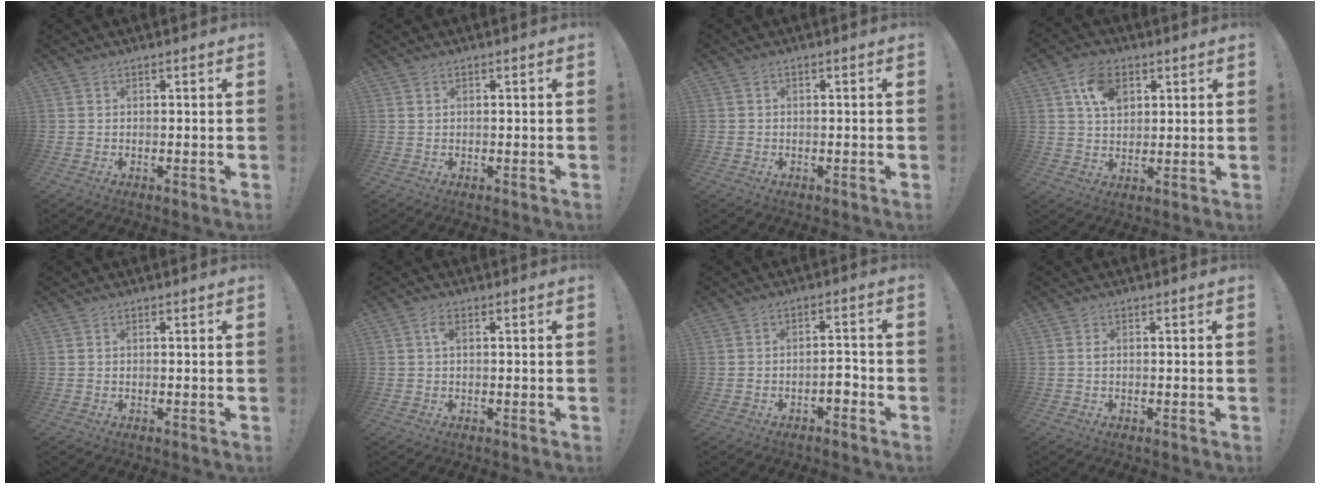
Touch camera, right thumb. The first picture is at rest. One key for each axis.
{"total": 0.5, "fx": 0.3, "fy": 0.3, "fz": 0.3, "tx": -0.002, "ty": -0.002, "tz": 0.004}
{"total": 0.5, "fx": -0.3, "fy": 0.5, "fz": 0.1, "tx": 0.000, "ty": 0.001, "tz": -0.005}
{"total": 9.7, "fx": 4.1, "fy": 6.8, "fz": 5.6, "tx": -0.085, "ty": -0.004, "tz": 0.076}
{"total": 0.0}
{"total": 2.4, "fx": 0.5, "fy": 1.1, "fz": 2.1, "tx": -0.031, "ty": 0.002, "tz": 0.004}
{"total": 3.9, "fx": -2.1, "fy": 1.5, "fz": 2.9, "tx": -0.039, "ty": 0.006, "tz": -0.037}
{"total": 0.6, "fx": 0.0, "fy": 0.3, "fz": 0.6, "tx": -0.018, "ty": 0.005, "tz": 0.001}